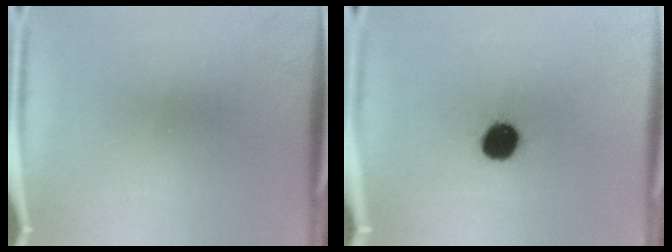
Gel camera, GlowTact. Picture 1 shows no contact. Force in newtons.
{"total": 8.5}